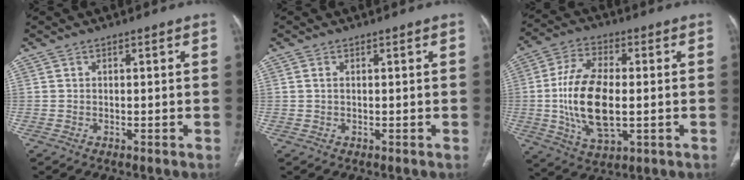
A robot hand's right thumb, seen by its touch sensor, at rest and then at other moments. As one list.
[{"total": 0.8, "force": [0.2, 0.4, 0.7], "torque": [-0.018, 0.005, 0.006]}, {"total": 15.7, "force": [-1.0, 7.8, 13.6], "torque": [-0.260, 0.002, -0.014]}]